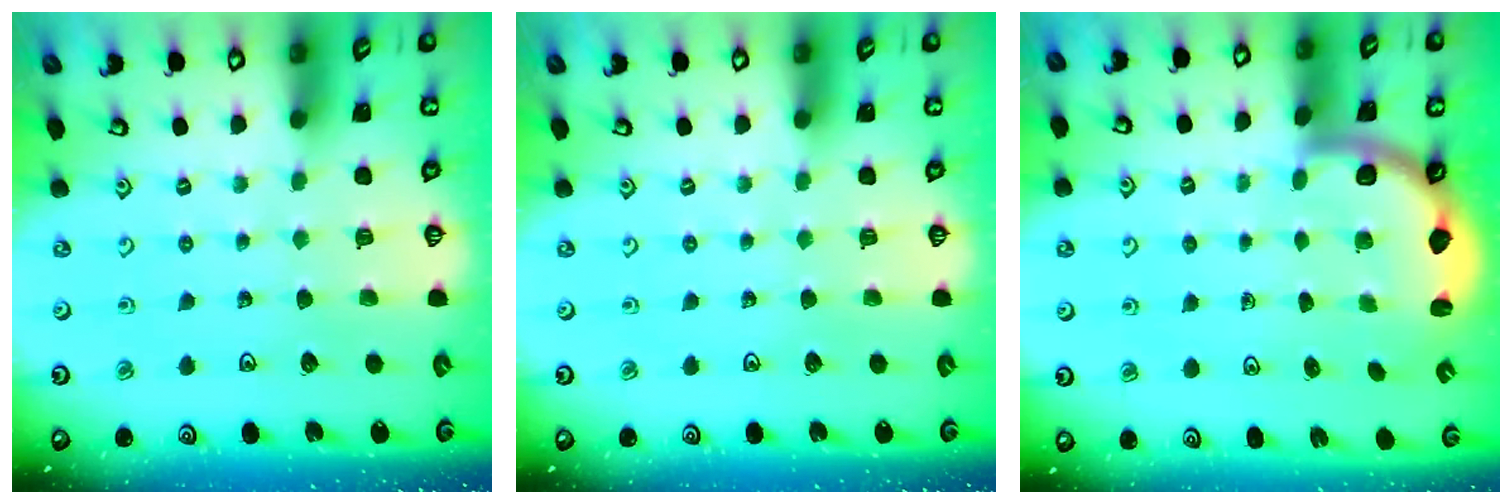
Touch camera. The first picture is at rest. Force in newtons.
{"total": 0.0}
{"total": 2.5, "press": 2.4, "slide": 0.7}